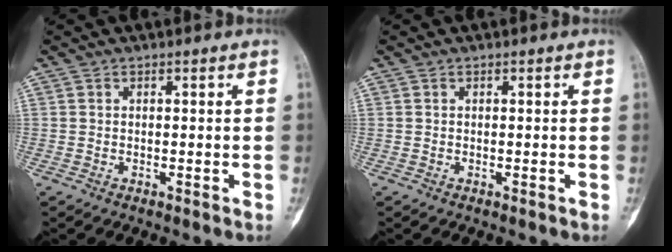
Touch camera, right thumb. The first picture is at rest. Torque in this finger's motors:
{"motor_torque": [0.49, -0.06, 0.16, -0.16, 0.02]}